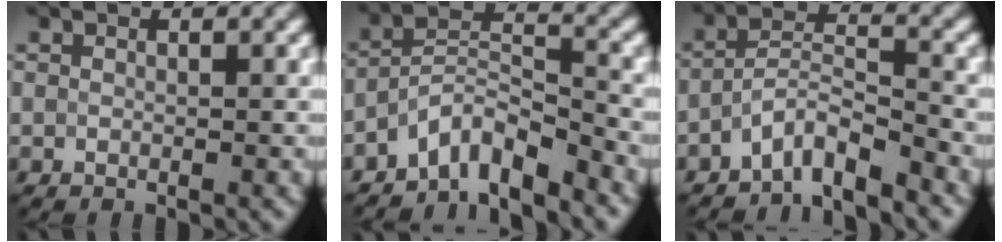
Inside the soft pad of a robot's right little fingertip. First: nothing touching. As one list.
[{"total": 5.5, "force": [-4.4, 1.7, 2.8], "torque": [-0.036, 0.005, -0.086]}, {"total": 4.1, "force": [-3.2, 0.9, 2.3], "torque": [-0.036, 0.006, -0.067]}]